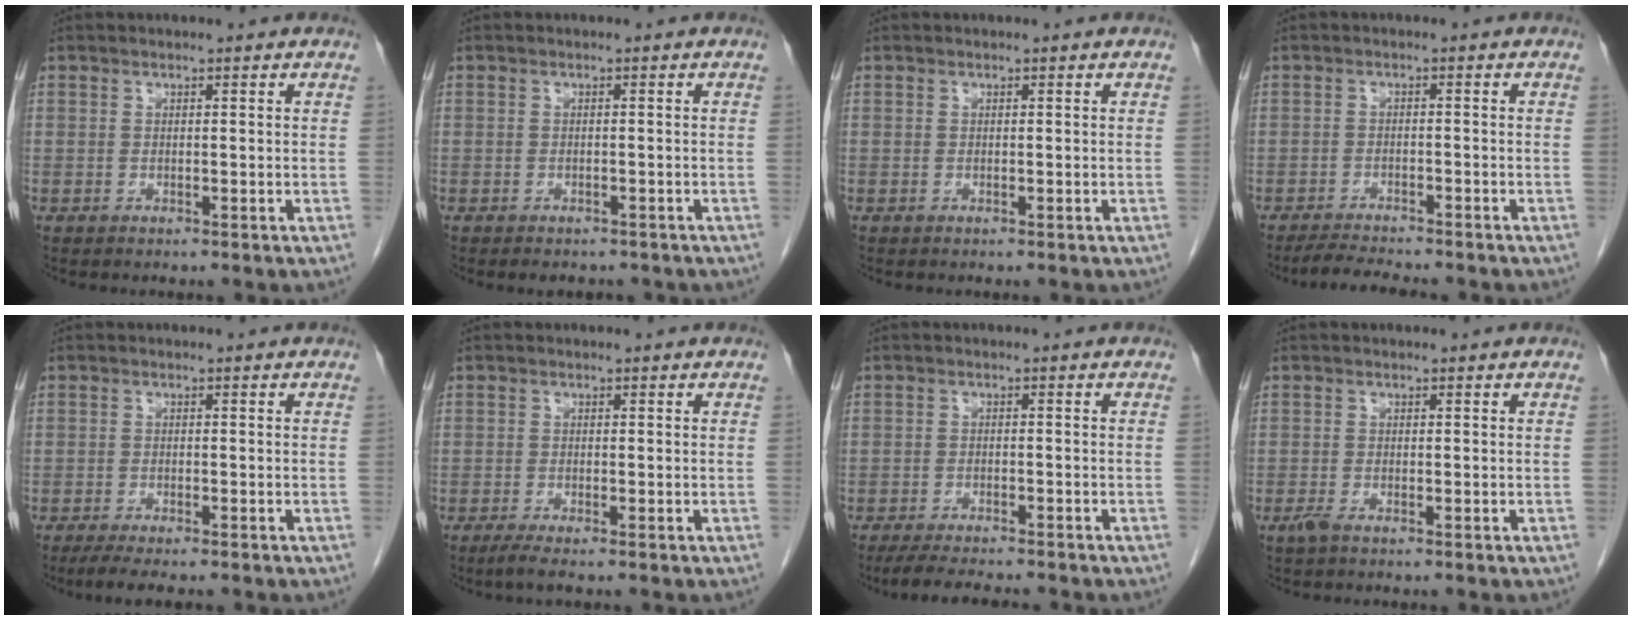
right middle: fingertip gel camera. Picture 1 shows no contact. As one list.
[{"total": 4.8, "force": [-4.0, 2.1, 1.7], "torque": [-0.017, -0.001, -0.043]}, {"total": 0.0}, {"total": 5.6, "force": [-5.1, 0.4, 2.1], "torque": [-0.038, -0.015, -0.083]}, {"total": 4.7, "force": [-3.7, 0.7, 2.8], "torque": [-0.043, -0.010, -0.055]}, {"total": 1.8, "force": [-1.3, -0.1, 1.3], "torque": [-0.033, -0.008, -0.027]}, {"total": 7.7, "force": [-6.8, 1.2, 3.3], "torque": [-0.050, -0.015, -0.105]}, {"total": 1.1, "force": [-0.8, 0.1, 0.8], "torque": [-0.023, -0.004, -0.016]}]